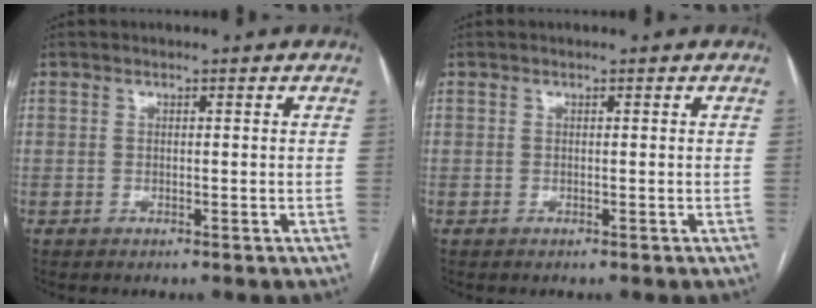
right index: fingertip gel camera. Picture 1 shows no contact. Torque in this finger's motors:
{"motor_torque": [0.00, 0.00, 0.00, 0.00]}